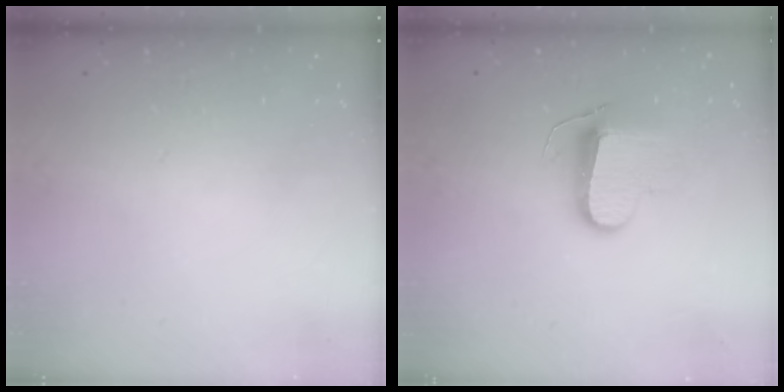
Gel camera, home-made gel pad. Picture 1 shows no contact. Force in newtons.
{"total": 9.5, "press": 9.5, "slide": 0.4}